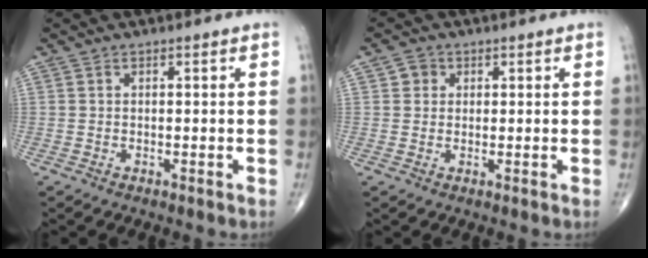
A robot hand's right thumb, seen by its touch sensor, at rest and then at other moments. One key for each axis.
{"total": 2.4, "fx": 0.7, "fy": 2.2, "fz": 0.7, "tx": 0.002, "ty": -0.001, "tz": 0.007}